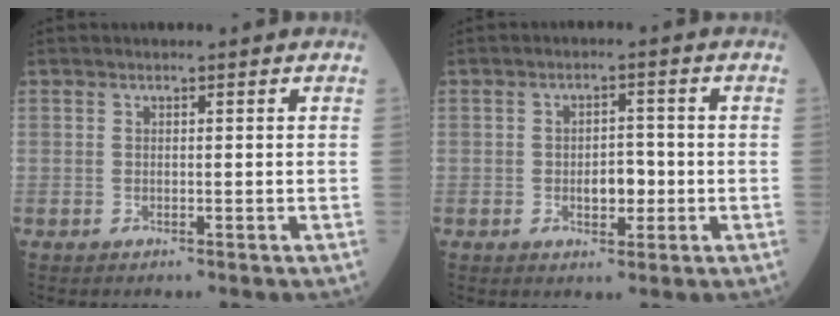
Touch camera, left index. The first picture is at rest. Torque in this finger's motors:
{"motor_torque": [0.12, 0.02, 0.07, 0.03]}